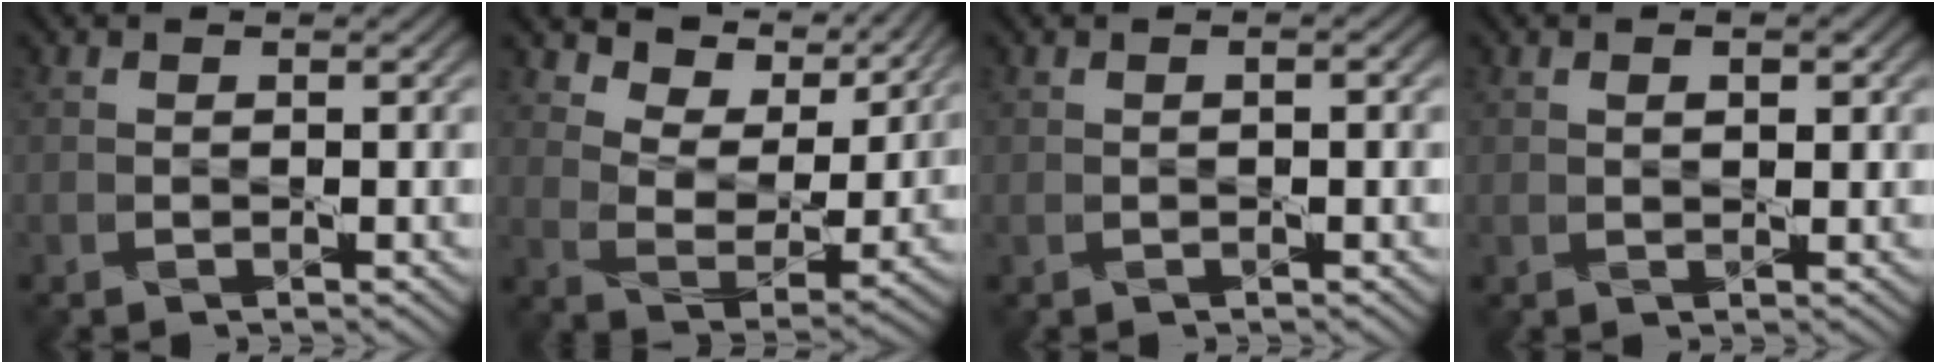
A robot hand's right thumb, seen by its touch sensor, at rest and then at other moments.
{"total": 8.9, "force": [6.7, 4.1, 4.1], "torque": [-0.093, -0.009, 0.111]}
{"total": 0.8, "force": [0.0, 0.2, 0.8], "torque": [-0.016, 0.003, 0.001]}
{"total": 1.9, "force": [0.7, 0.9, 1.5], "torque": [-0.024, -0.005, 0.016]}